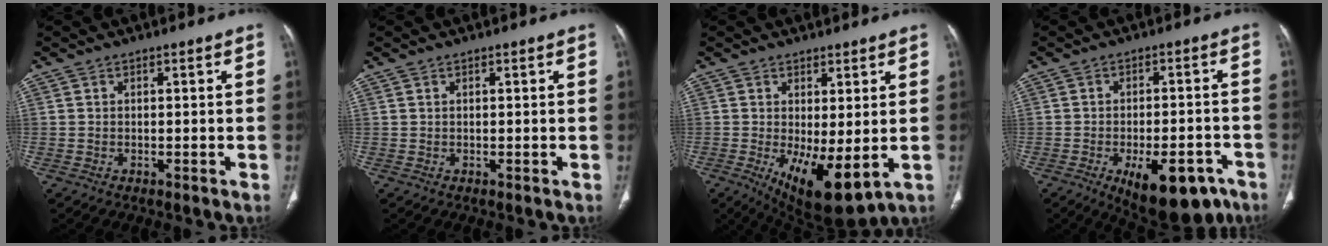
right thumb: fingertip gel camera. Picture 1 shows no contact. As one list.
[{"total": 0.0}, {"total": 11.0, "force": [-1.9, 4.2, 10.0], "torque": [-0.161, -0.025, -0.012]}, {"total": 15.2, "force": [-8.2, 6.7, 10.9], "torque": [-0.108, 0.032, -0.103]}]